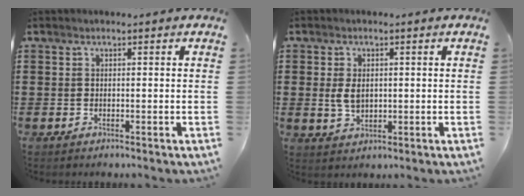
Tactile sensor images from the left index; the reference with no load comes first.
{"total": 3.7, "force": [0.3, 2.3, 2.8], "torque": [-0.074, 0.003, 0.001]}